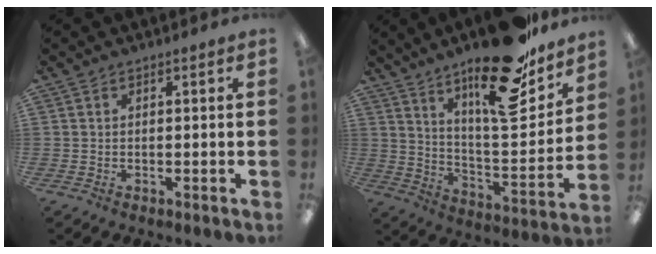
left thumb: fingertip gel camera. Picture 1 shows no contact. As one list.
[{"total": 22.5, "force": [16.2, 7.0, 14.1], "torque": [-0.210, -0.110, 0.268]}]